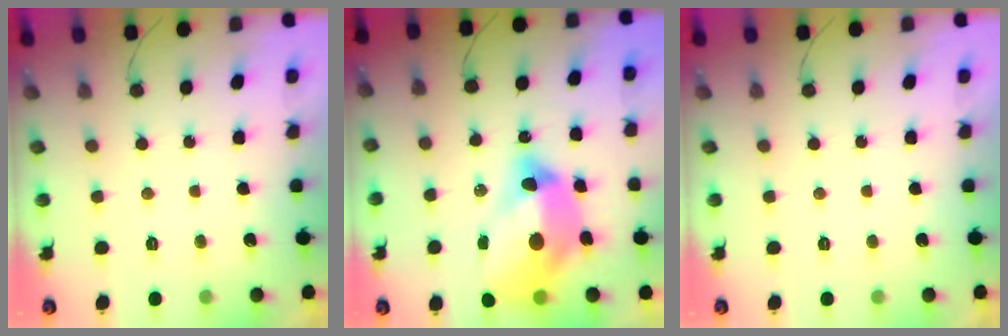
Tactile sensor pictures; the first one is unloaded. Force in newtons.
{"total": 19.2, "press": 19.1, "slide": 1.9}
{"total": 0.0}